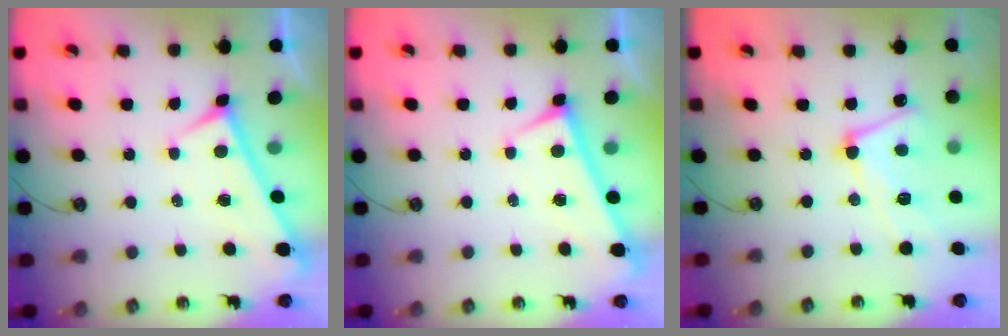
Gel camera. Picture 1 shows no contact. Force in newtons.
{"total": 0.0}
{"total": 8.1, "press": 8.0, "slide": 1.3}